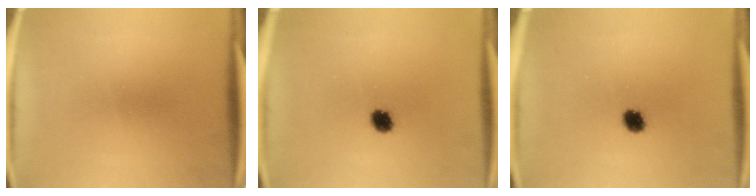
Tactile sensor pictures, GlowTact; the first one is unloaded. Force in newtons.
{"total": 3.4}
{"total": 3.4}